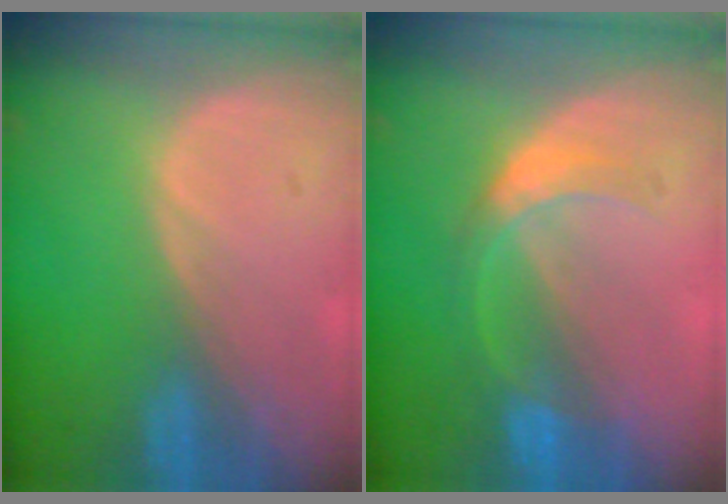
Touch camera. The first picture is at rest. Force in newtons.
{"total": 5.2, "press": 4.8, "slide": 2.1}